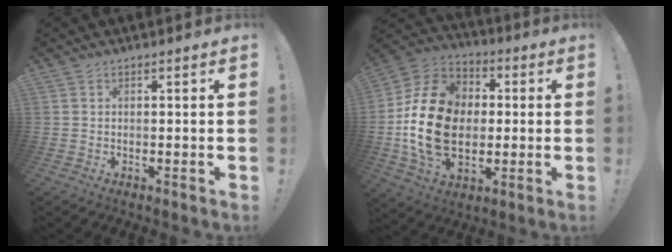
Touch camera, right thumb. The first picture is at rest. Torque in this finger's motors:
{"motor_torque": [2.00, 3.01, 1.57, -1.20, 0.74]}